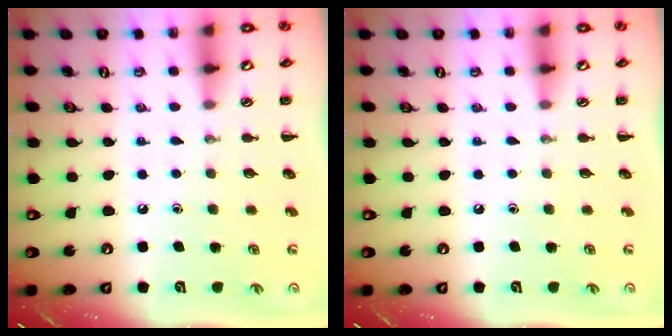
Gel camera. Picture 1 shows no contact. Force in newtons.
{"total": 0.0}